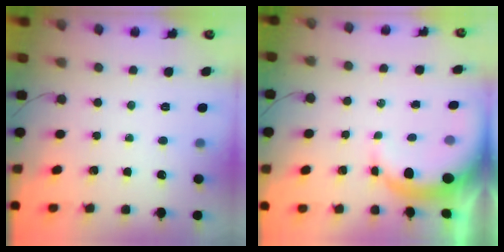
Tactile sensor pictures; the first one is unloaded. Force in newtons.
{"total": 7.3, "press": 7.2, "slide": 1.2}